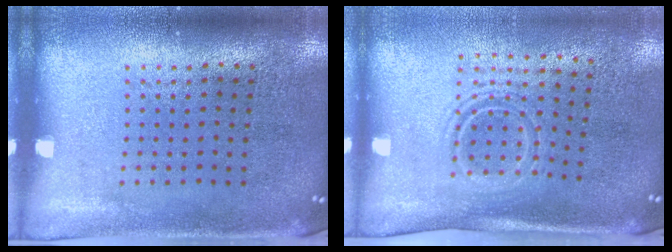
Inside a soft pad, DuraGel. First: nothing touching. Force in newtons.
{"total": 1.6, "press": 1.1, "slide": 1.2}